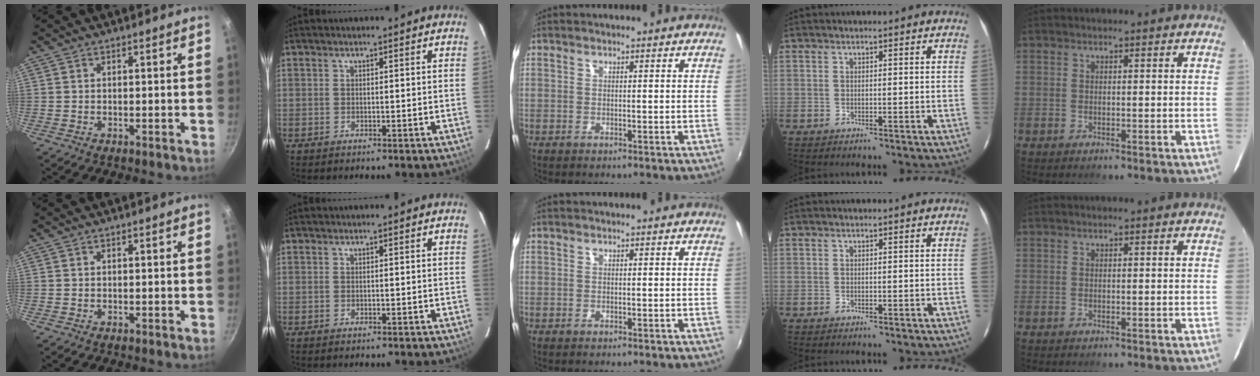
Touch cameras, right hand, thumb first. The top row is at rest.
{}